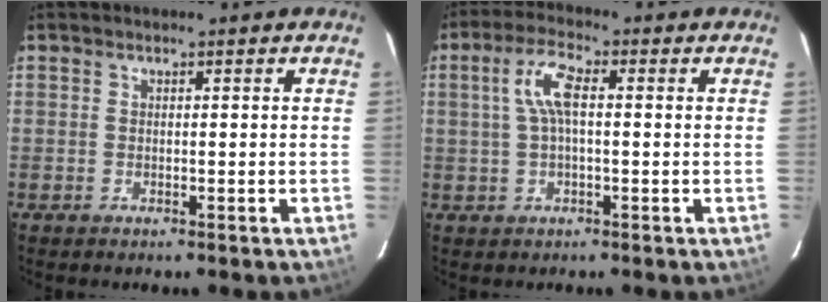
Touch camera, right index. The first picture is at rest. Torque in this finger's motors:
{"motor_torque": [0.44, 0.09, 0.36, 0.11]}